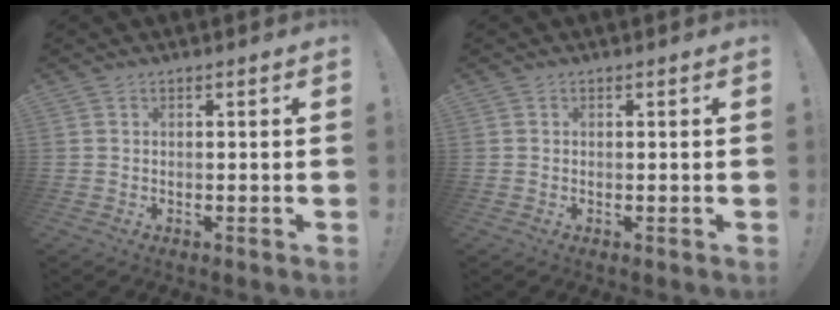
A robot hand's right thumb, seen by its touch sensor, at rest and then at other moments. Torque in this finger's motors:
{"motor_torque": [0.10, -0.01, -0.08, 0.22, -0.12]}